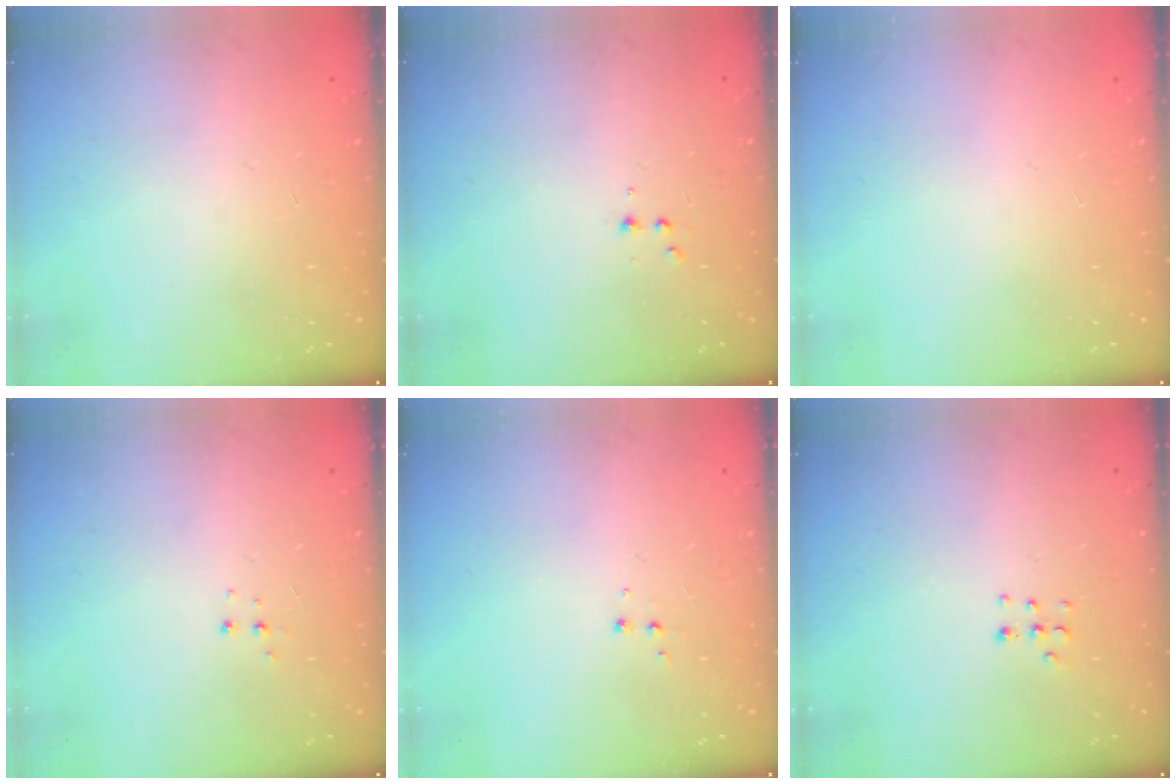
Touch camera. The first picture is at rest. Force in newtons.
{"total": 3.2, "press": 3.1, "slide": 1.0}
{"total": 0.0}
{"total": 5.2, "press": 5.2, "slide": 0.3}
{"total": 3.9, "press": 3.9, "slide": 0.5}
{"total": 3.9, "press": 3.8, "slide": 1.0}